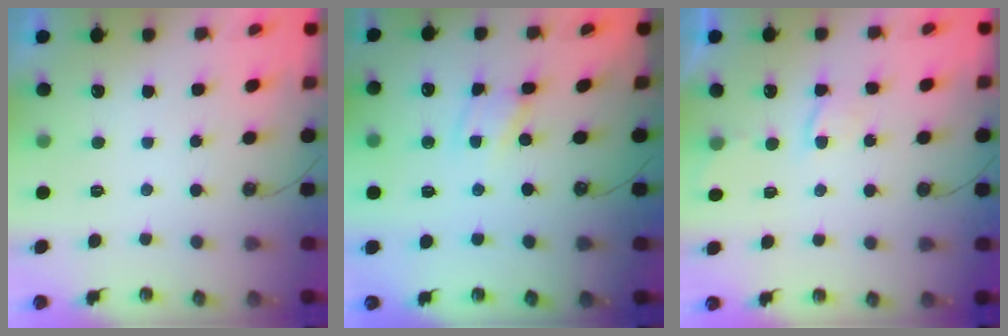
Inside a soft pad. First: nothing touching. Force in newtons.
{"total": 2.6, "press": 2.6, "slide": 0.2}
{"total": 2.5, "press": 2.5, "slide": 0.5}